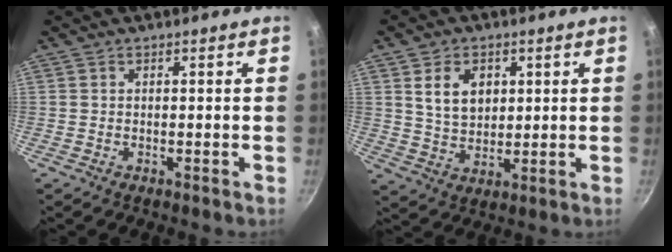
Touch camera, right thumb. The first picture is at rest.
{"total": 8.1, "force": [2.5, 5.8, 5.0], "torque": [-0.067, -0.014, 0.051]}